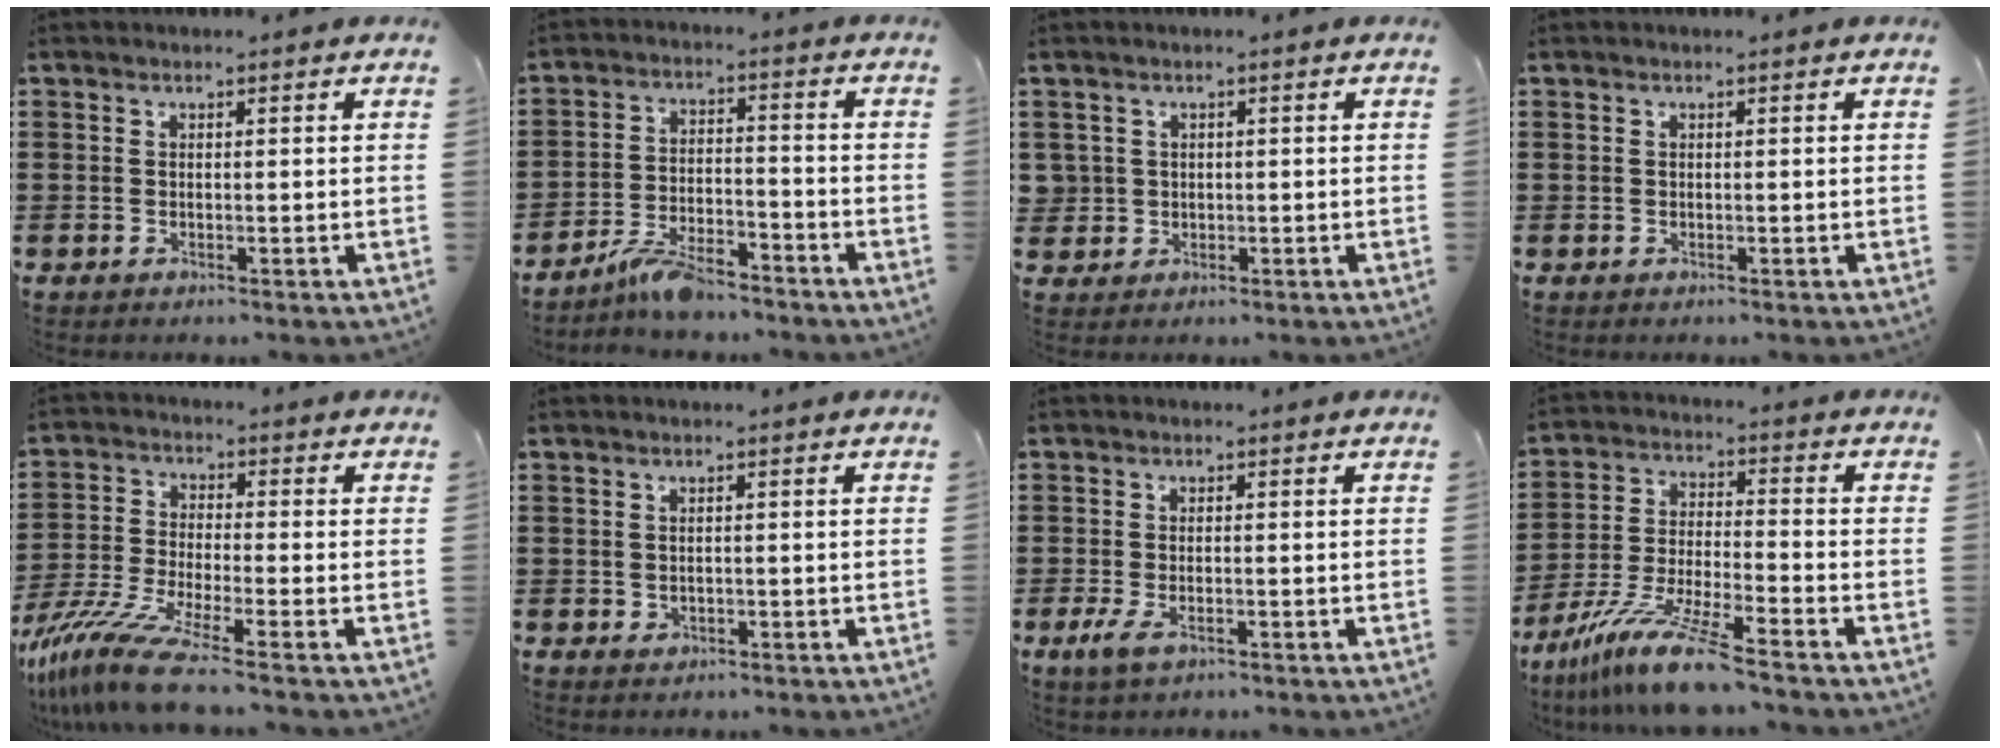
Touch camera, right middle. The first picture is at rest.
{"total": 5.9, "force": [-5.1, 1.2, 2.6], "torque": [-0.062, 0.002, -0.101]}
{"total": 2.3, "force": [0.2, 2.2, 0.1], "torque": [-0.016, 0.007, 0.002]}
{"total": 0.0}
{"total": 8.7, "force": [-6.9, 0.5, 5.3], "torque": [-0.128, -0.018, -0.138]}
{"total": 0.7, "force": [0.1, 0.6, 0.3], "torque": [-0.010, 0.002, 0.003]}
{"total": 2.5, "force": [-1.0, 1.1, 2.0], "torque": [-0.053, -0.008, -0.022]}
{"total": 11.6, "force": [-9.5, -0.1, 6.6], "torque": [-0.138, -0.002, -0.187]}